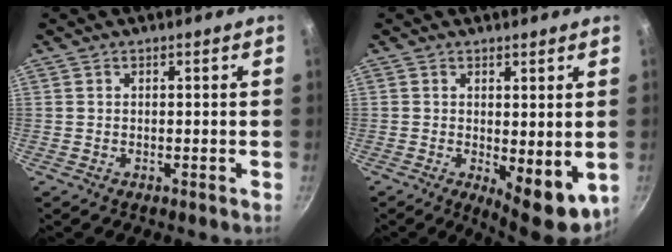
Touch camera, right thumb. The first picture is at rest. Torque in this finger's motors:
{"motor_torque": [-0.29, 0.75, -0.07, 0.10, 0.04]}